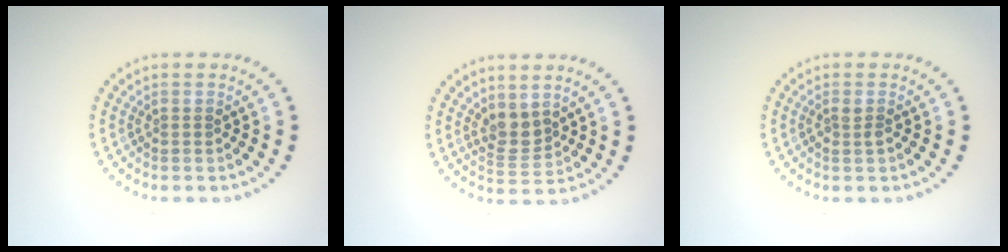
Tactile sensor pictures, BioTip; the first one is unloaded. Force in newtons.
{"total": 2.2, "press": 1.8, "slide": 1.2}
{"total": 0.6, "press": 0.6, "slide": 0.2}